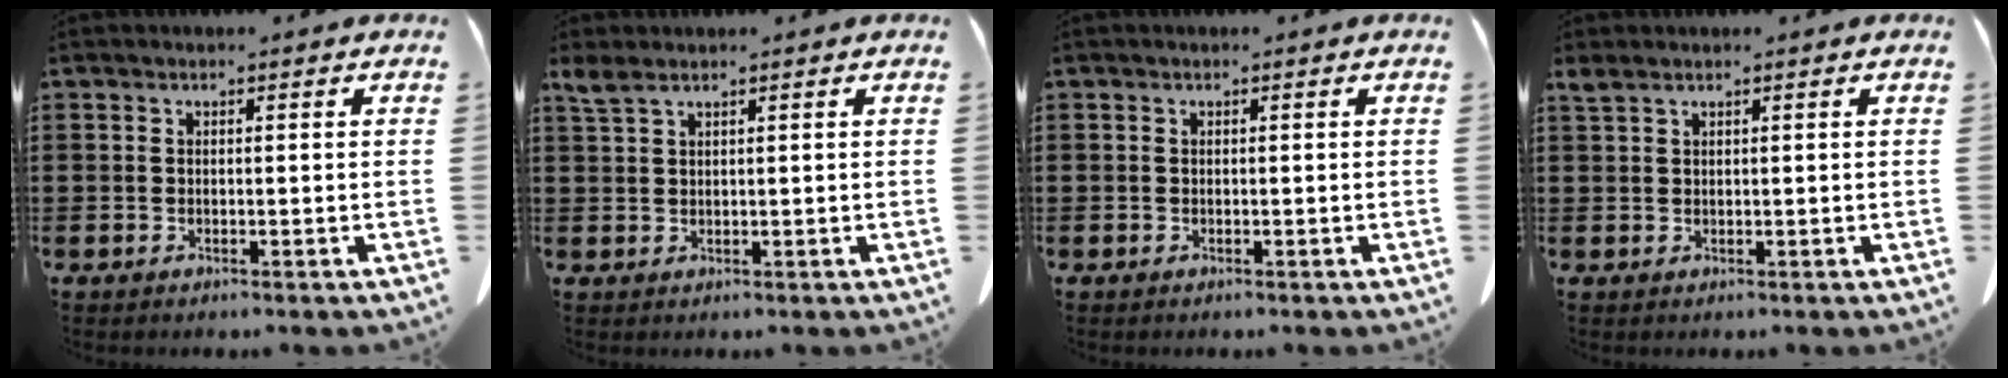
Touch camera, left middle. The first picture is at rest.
{"total": 2.2, "force": [1.6, 0.5, 1.4], "torque": [-0.033, 0.002, 0.029]}
{"total": 0.0}
{"total": 1.2, "force": [0.9, 0.2, 0.7], "torque": [-0.017, 0.001, 0.017]}